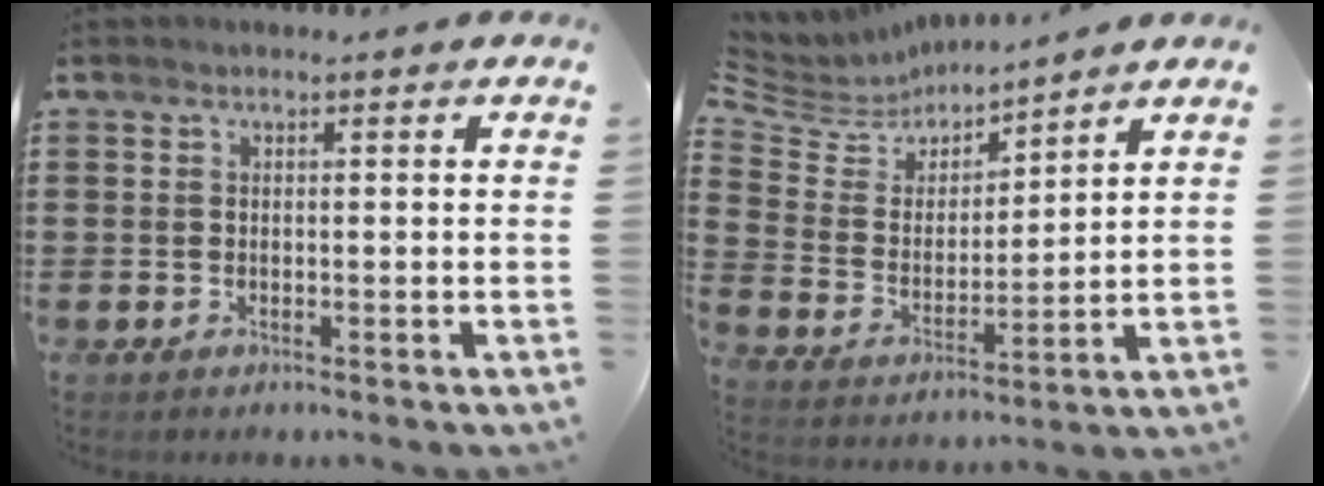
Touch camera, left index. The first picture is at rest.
{"total": 5.1, "force": [4.7, 1.7, 0.9], "torque": [-0.051, -0.025, 0.078]}